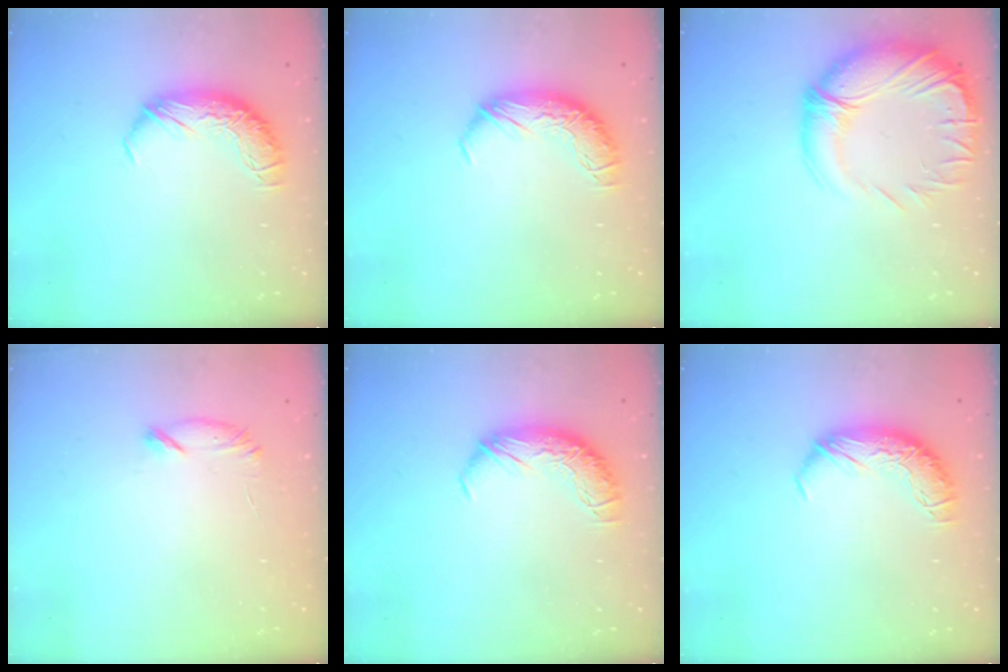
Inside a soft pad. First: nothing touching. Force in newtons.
{"total": 0.0}
{"total": 4.8, "press": 3.8, "slide": 2.8}
{"total": 7.1, "press": 6.9, "slide": 1.3}
{"total": 0.0}
{"total": 0.0}